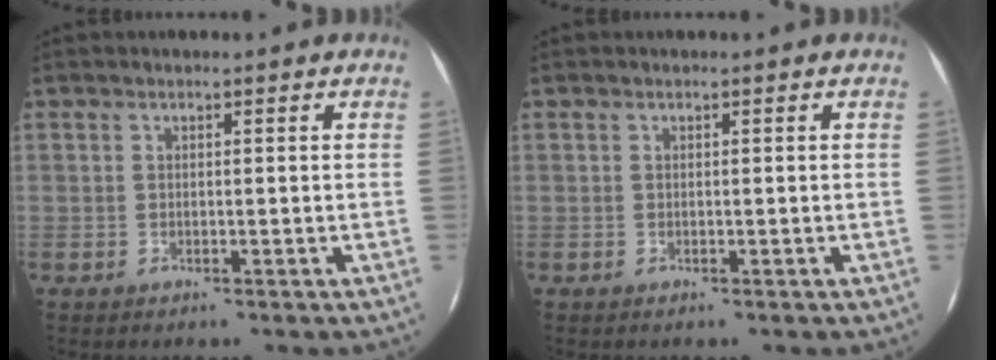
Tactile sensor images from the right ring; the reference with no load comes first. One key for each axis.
{"total": 0.0}